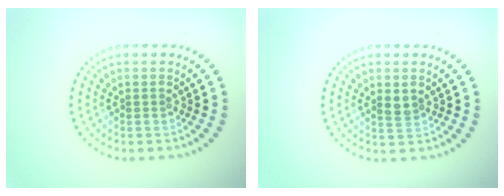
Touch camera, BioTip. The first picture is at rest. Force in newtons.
{"total": 1.3, "press": 1.2, "slide": 0.4}